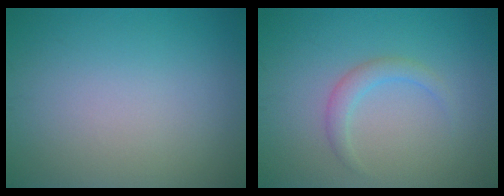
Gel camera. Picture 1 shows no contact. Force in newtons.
{"total": 1.8, "press": 1.8, "slide": 0.2}